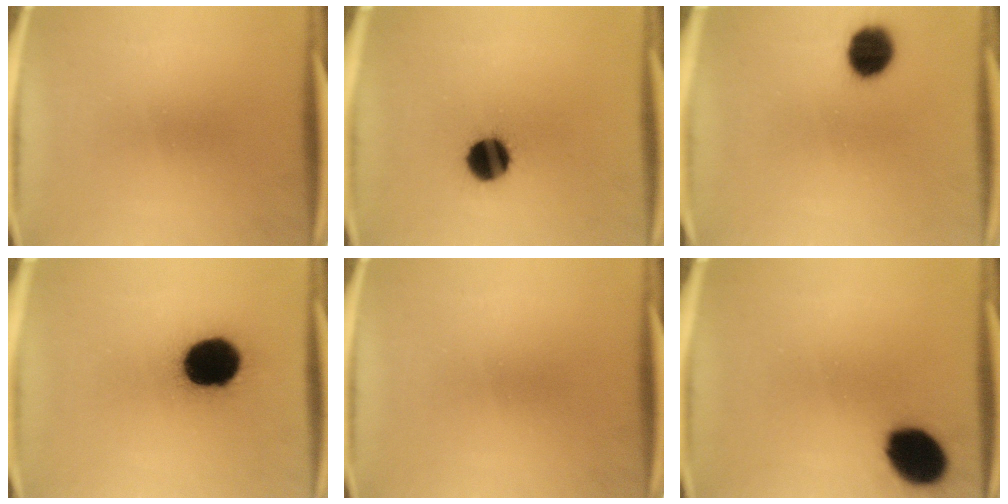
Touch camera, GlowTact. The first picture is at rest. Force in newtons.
{"total": 10.3}
{"total": 9.1}
{"total": 18.8}
{"total": 0.0}
{"total": 13.1}